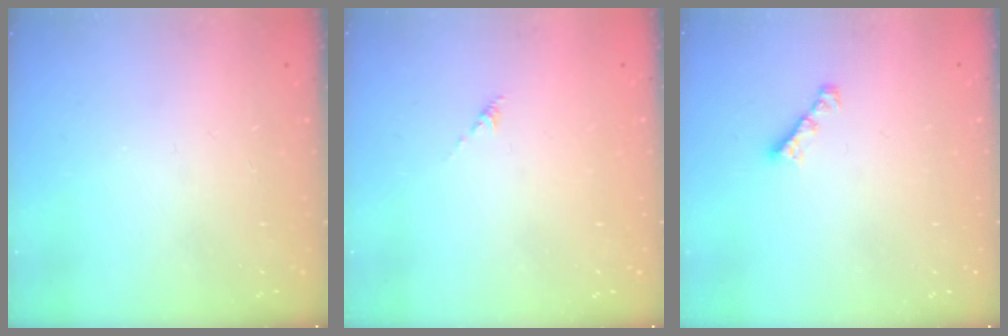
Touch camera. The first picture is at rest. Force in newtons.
{"total": 0.0}
{"total": 1.8, "press": 1.7, "slide": 0.7}